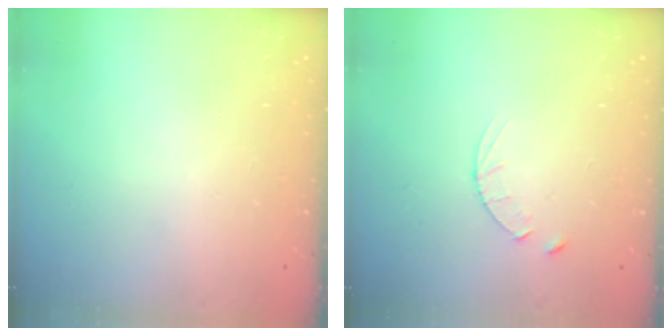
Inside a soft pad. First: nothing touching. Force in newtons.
{"total": 3.9, "press": 3.9, "slide": 0.4}